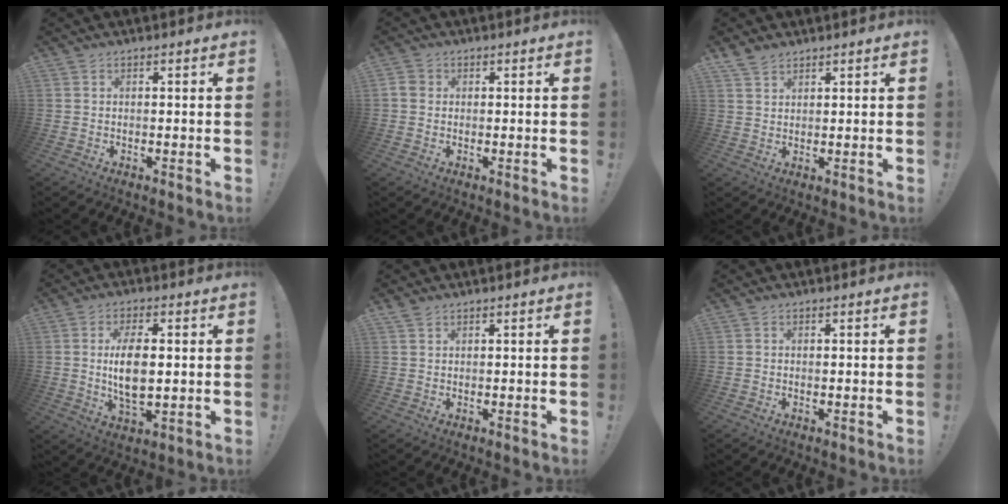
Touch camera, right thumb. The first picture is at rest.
{"total": 3.1, "force": [0.3, 2.7, 1.5], "torque": [-0.035, 0.011, 0.009]}
{"total": 3.7, "force": [3.0, 1.9, 1.2], "torque": [-0.014, -0.018, 0.057]}
{"total": 10.4, "force": [0.8, 4.8, 9.1], "torque": [-0.176, -0.010, 0.008]}
{"total": 1.4, "force": [1.2, 0.7, 0.4], "torque": [-0.001, -0.006, 0.022]}
{"total": 0.0}